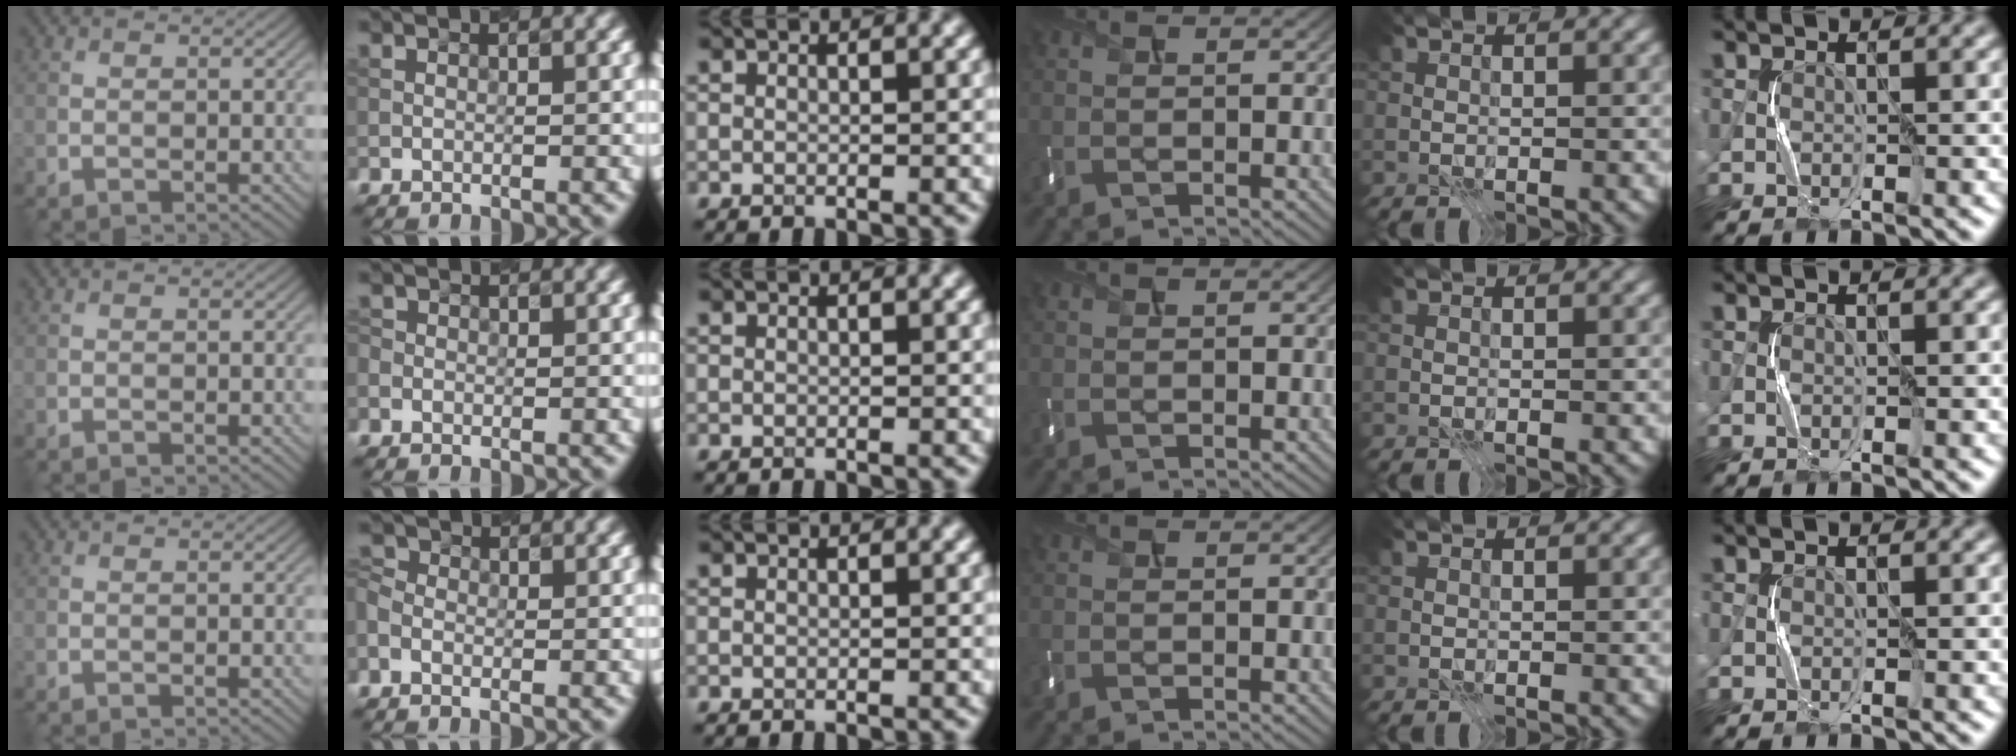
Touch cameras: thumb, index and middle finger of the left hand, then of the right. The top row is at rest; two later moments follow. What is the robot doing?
{"motion": "press", "object": "mouse"}